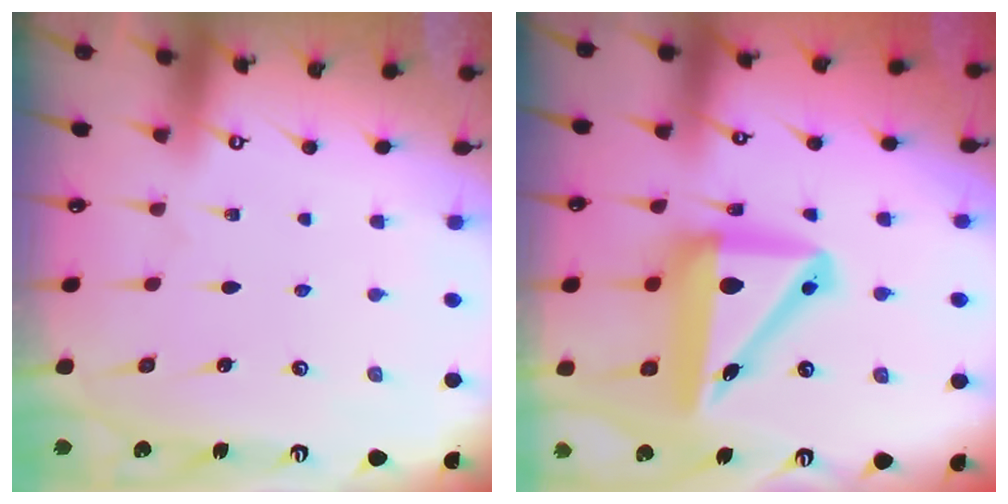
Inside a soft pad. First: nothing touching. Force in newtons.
{"total": 14.5, "press": 14.3, "slide": 2.8}